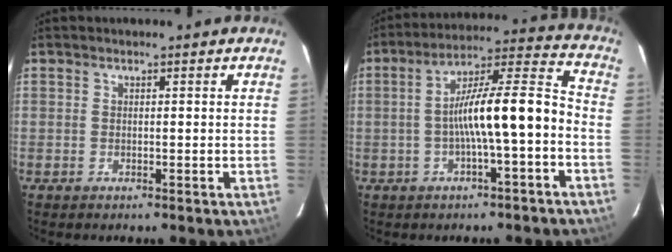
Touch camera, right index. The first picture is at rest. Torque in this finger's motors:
{"motor_torque": [1.15, -0.62, 0.95, 0.21]}